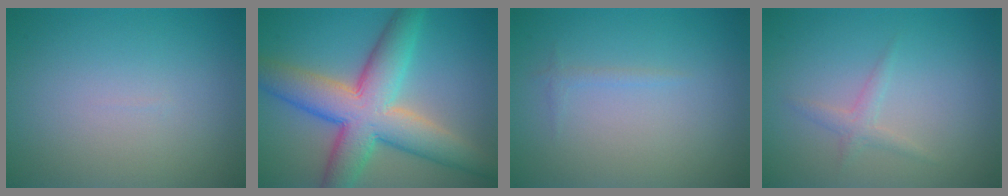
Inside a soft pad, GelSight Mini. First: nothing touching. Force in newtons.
{"total": 9.9, "press": 9.9, "slide": 0.5}
{"total": 0.6, "press": 0.6, "slide": 0.1}
{"total": 1.4, "press": 1.4, "slide": 0.0}